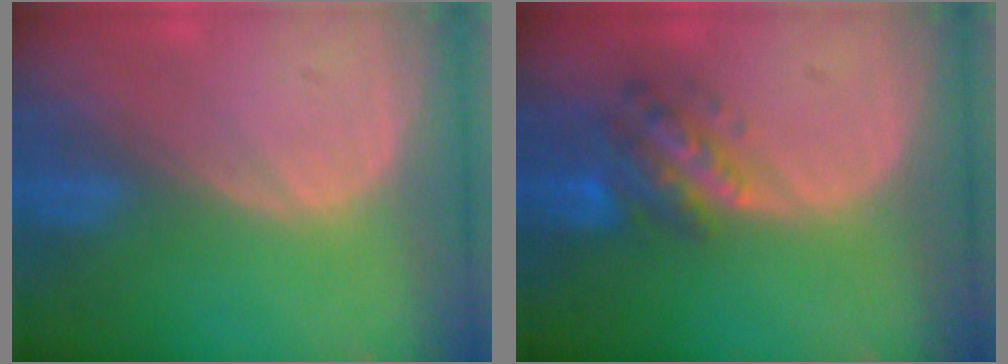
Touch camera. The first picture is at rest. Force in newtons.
{"total": 6.1, "press": 5.9, "slide": 1.4}